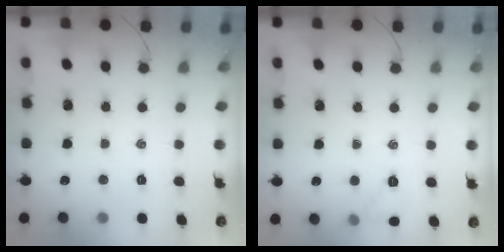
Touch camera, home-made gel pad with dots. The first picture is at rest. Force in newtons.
{"total": 5.5, "press": 5.3, "slide": 1.6}